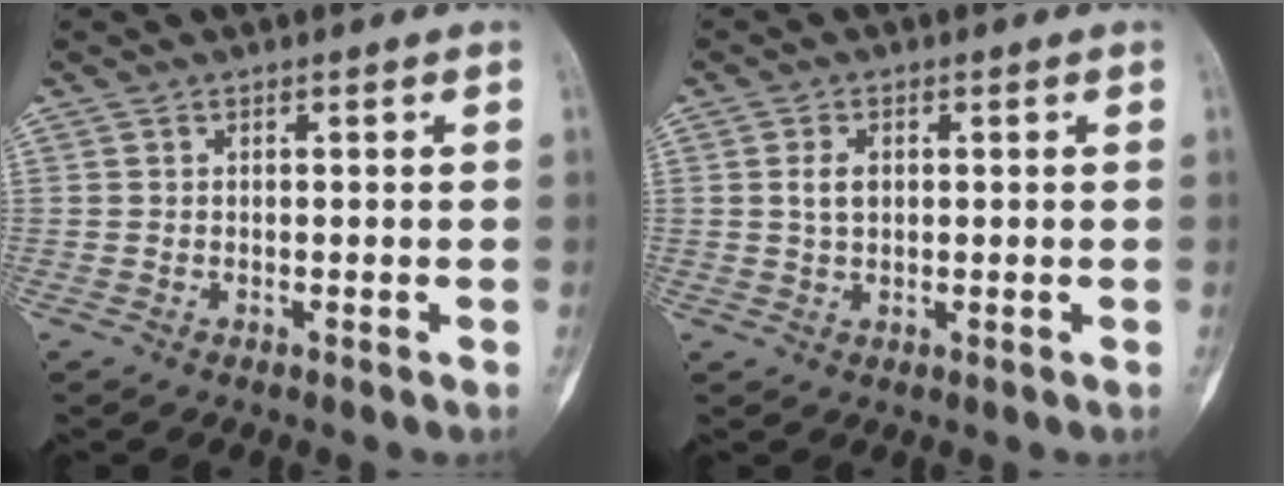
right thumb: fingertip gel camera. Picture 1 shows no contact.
{"total": 3.1, "force": [0.5, 2.1, 2.2], "torque": [-0.032, 0.001, 0.010]}